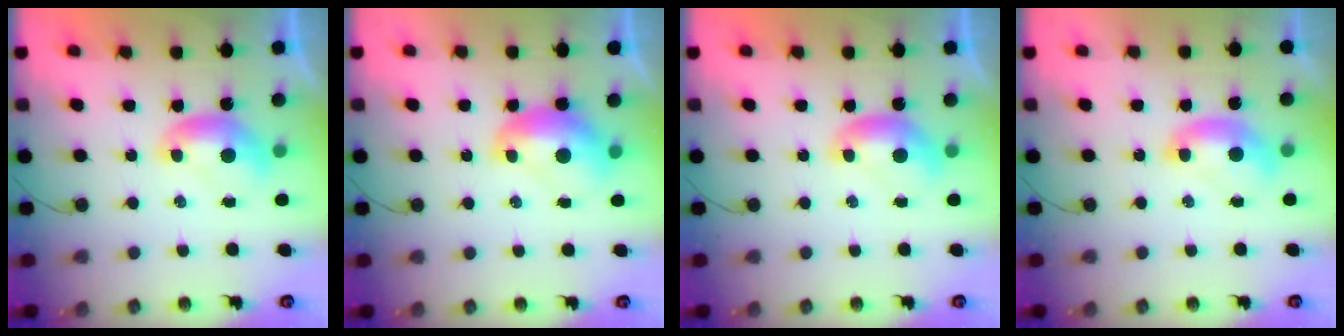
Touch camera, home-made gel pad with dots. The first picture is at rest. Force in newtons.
{"total": 2.7, "press": 2.7, "slide": 0.4}
{"total": 0.0}
{"total": 1.2, "press": 1.2, "slide": 0.3}